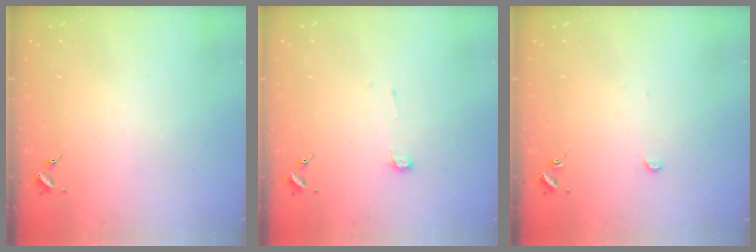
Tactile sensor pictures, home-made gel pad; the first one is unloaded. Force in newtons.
{"total": 4.0, "press": 4.0, "slide": 0.4}
{"total": 2.2, "press": 2.2, "slide": 0.2}